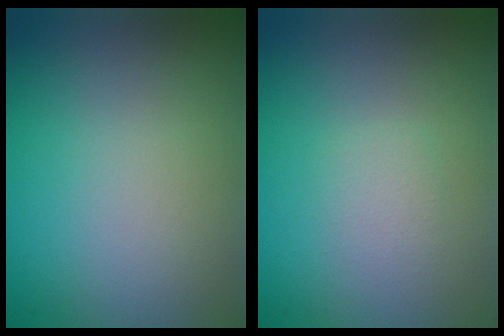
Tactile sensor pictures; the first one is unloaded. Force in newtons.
{"total": 1.0, "press": 1.0, "slide": 0.0}